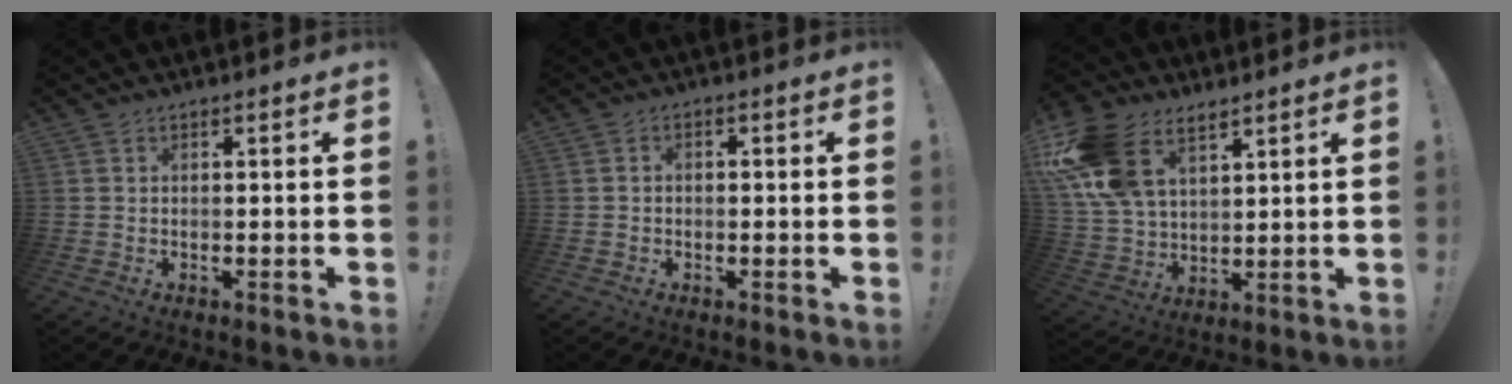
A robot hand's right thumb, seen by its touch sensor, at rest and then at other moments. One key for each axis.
{"total": 1.6, "fx": -1.0, "fy": 0.8, "fz": 0.9, "tx": -0.019, "ty": 0.008, "tz": -0.017}
{"total": 17.5, "fx": 9.6, "fy": 10.6, "fz": 10.0, "tx": -0.213, "ty": -0.041, "tz": 0.183}